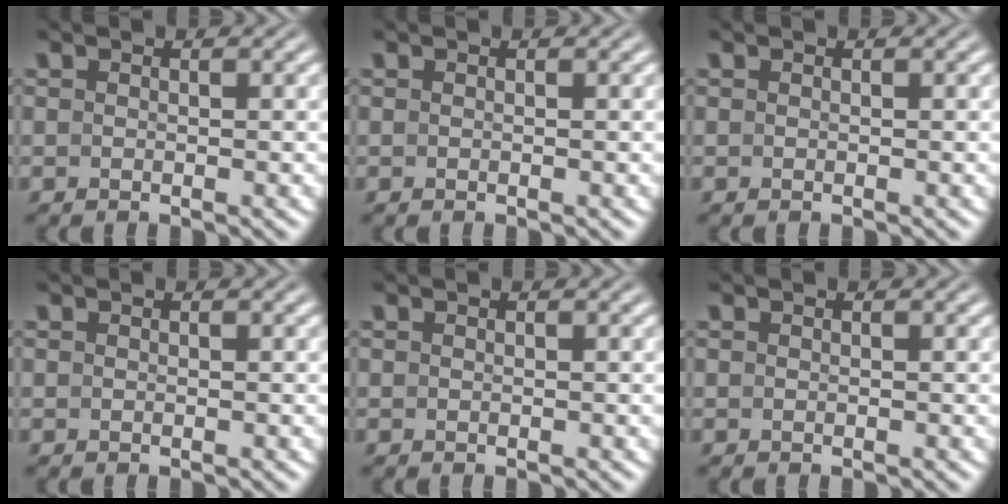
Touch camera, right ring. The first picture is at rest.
{"total": 0.0}
{"total": 0.0}
{"total": 0.0}
{"total": 0.0}
{"total": 0.0}